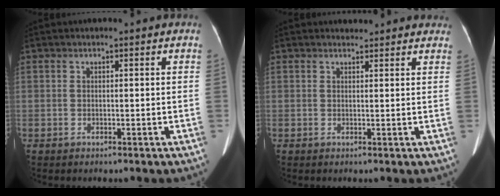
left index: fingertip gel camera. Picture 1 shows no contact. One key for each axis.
{"total": 4.4, "fx": 4.1, "fy": 1.4, "fz": 0.4, "tx": 0.003, "ty": 0.010, "tz": 0.038}